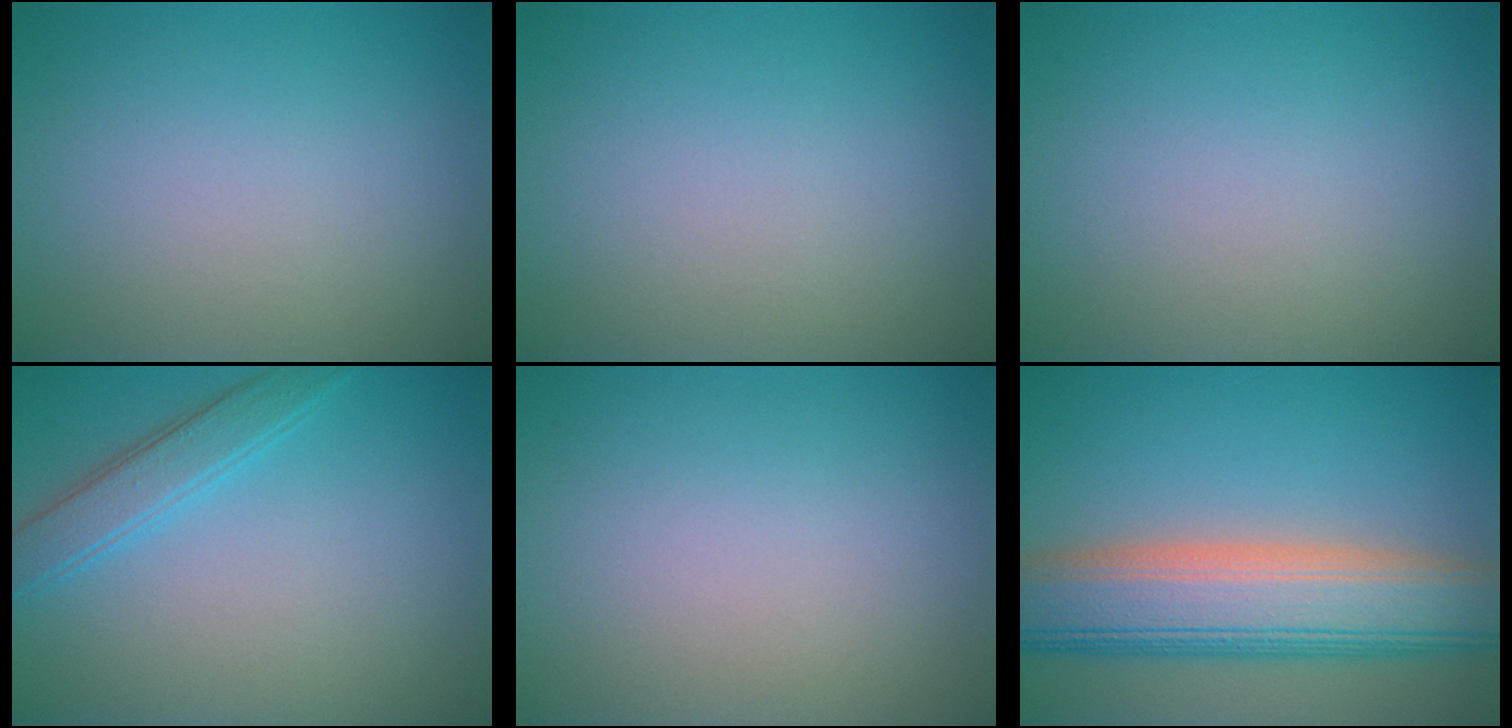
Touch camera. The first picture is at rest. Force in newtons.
{"total": 0.0}
{"total": 0.0}
{"total": 2.8, "press": 2.8, "slide": 0.2}
{"total": 0.0}
{"total": 10.0, "press": 10.0, "slide": 0.6}